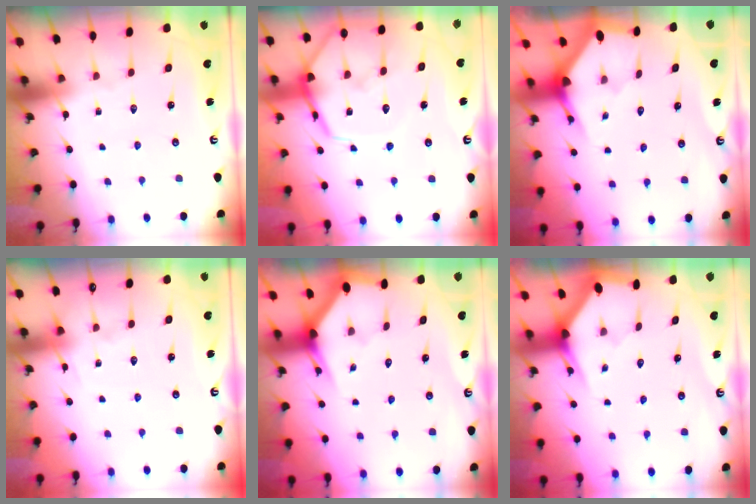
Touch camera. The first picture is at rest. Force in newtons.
{"total": 14.2, "press": 14.2, "slide": 1.3}
{"total": 2.9, "press": 2.9, "slide": 0.1}
{"total": 4.7, "press": 4.7, "slide": 0.5}
{"total": 3.0, "press": 3.0, "slide": 0.1}
{"total": 2.9, "press": 2.9, "slide": 0.1}